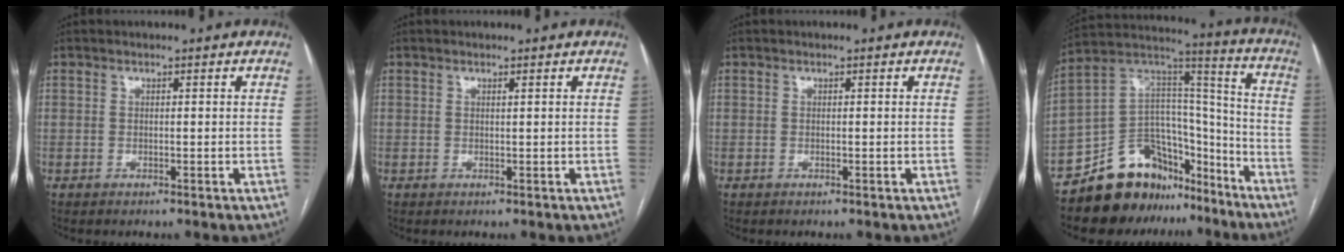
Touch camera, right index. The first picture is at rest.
{"total": 0.0}
{"total": 0.0}
{"total": 17.7, "force": [-14.1, 9.2, 5.4], "torque": [-0.069, 0.090, -0.235]}